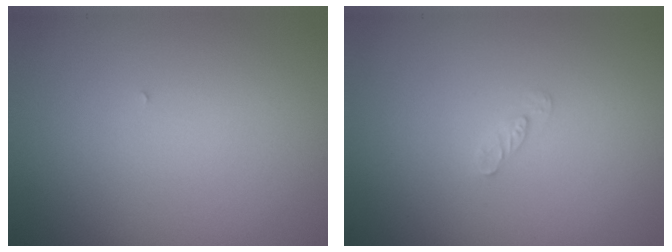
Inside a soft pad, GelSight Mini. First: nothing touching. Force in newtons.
{"total": 0.9, "press": 0.8, "slide": 0.2}